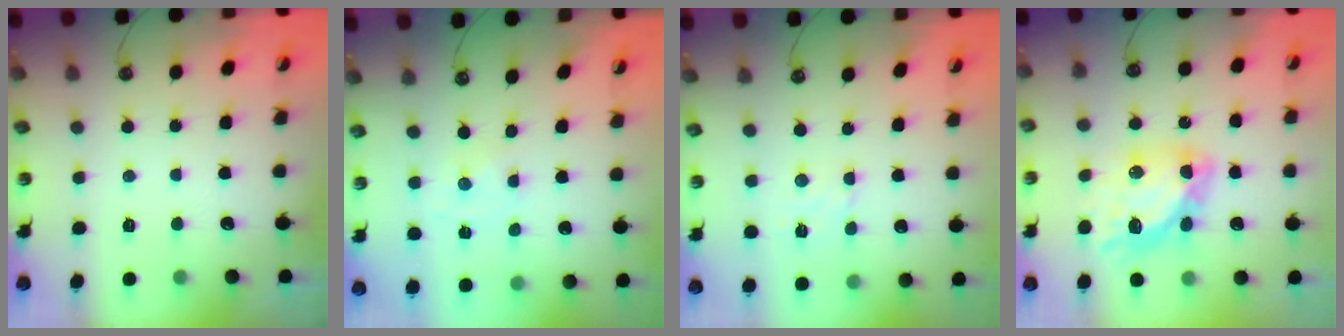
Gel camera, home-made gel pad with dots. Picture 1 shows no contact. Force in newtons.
{"total": 0.0}
{"total": 3.8, "press": 3.7, "slide": 0.6}
{"total": 12.7, "press": 12.7, "slide": 1.4}